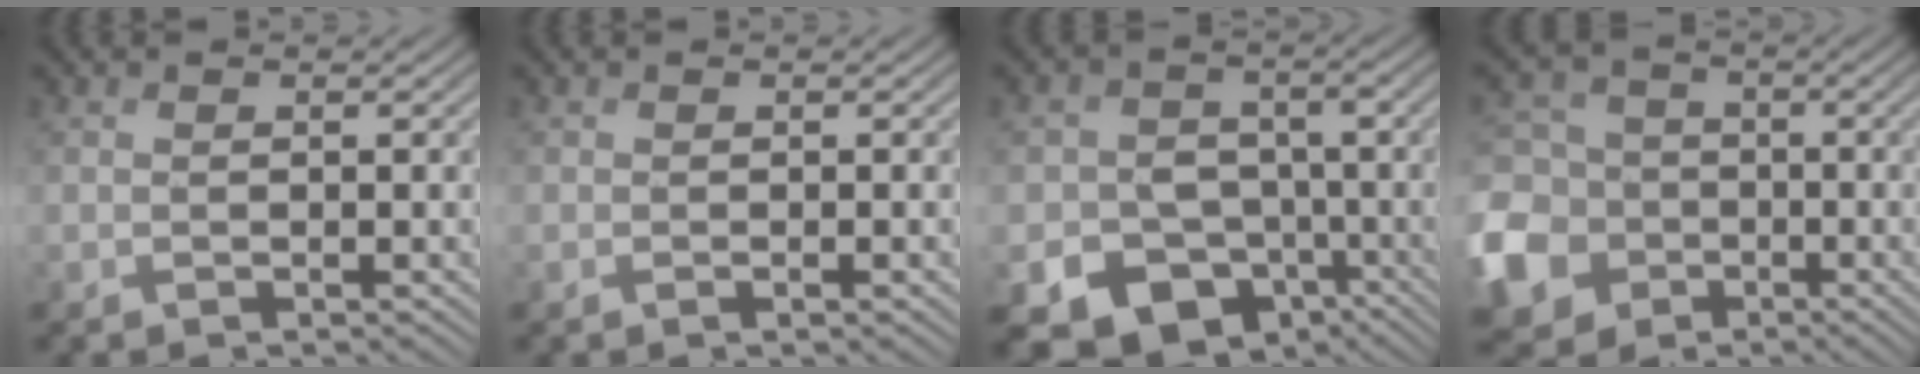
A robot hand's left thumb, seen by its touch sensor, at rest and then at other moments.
{"total": 0.6, "force": [-0.3, 0.2, 0.5], "torque": [-0.011, -0.004, -0.003]}
{"total": 12.7, "force": [-6.9, 9.8, 4.3], "torque": [-0.073, -0.045, -0.116]}
{"total": 12.9, "force": [-4.5, 11.0, 5.1], "torque": [-0.177, -0.034, -0.107]}